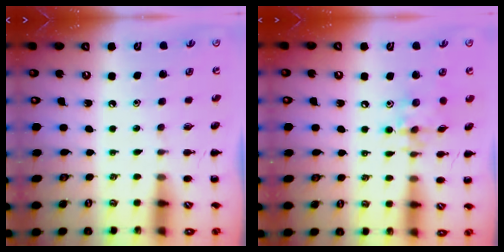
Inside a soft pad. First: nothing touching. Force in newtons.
{"total": 8.7, "press": 8.7, "slide": 0.8}